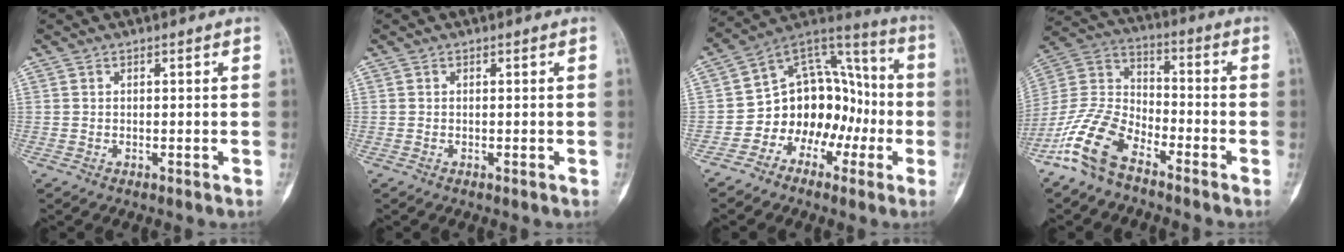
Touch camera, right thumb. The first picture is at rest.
{"total": 0.0}
{"total": 15.6, "force": [-4.5, 11.9, 9.0], "torque": [-0.070, 0.096, -0.081]}
{"total": 13.2, "force": [-8.7, 6.3, 7.8], "torque": [-0.165, 0.052, -0.182]}